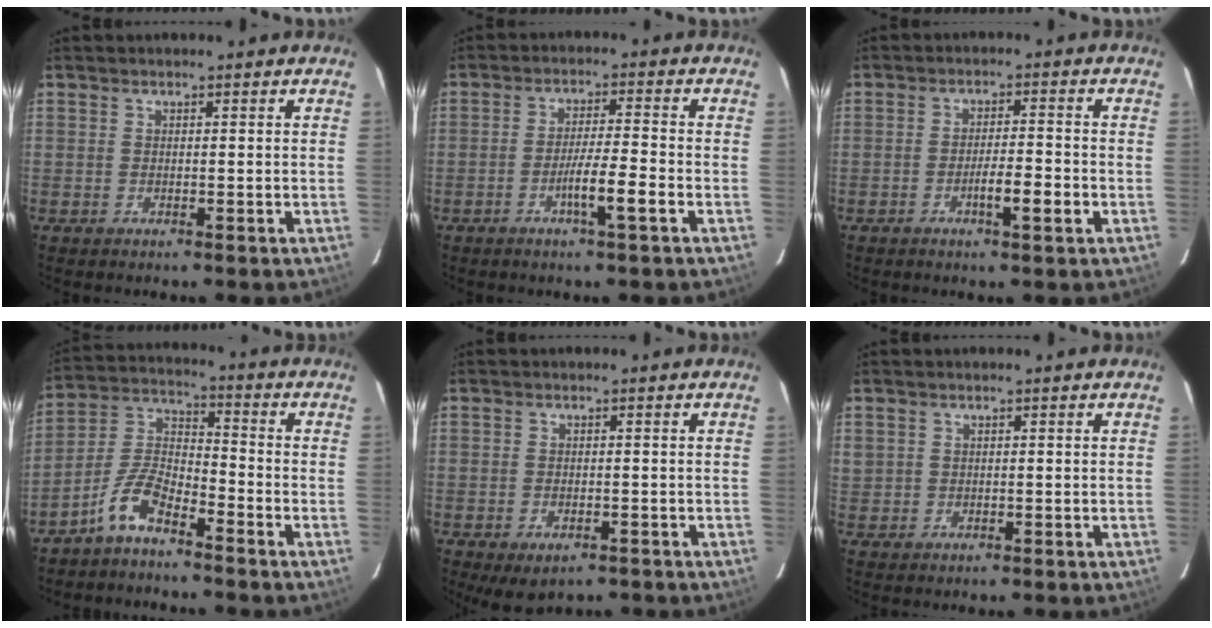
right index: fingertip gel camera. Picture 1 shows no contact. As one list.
[{"total": 5.7, "force": [-2.4, -0.3, 5.1], "torque": [-0.088, -0.004, -0.044]}, {"total": 4.6, "force": [-1.8, 0.4, 4.2], "torque": [-0.066, 0.000, -0.030]}, {"total": 7.1, "force": [-5.2, 1.9, 4.5], "torque": [-0.107, 0.009, -0.108]}, {"total": 4.4, "force": [-2.8, 2.4, 2.4], "torque": [-0.036, -0.006, -0.032]}, {"total": 1.4, "force": [0.5, 1.3, 0.3], "torque": [0.001, 0.010, 0.010]}]